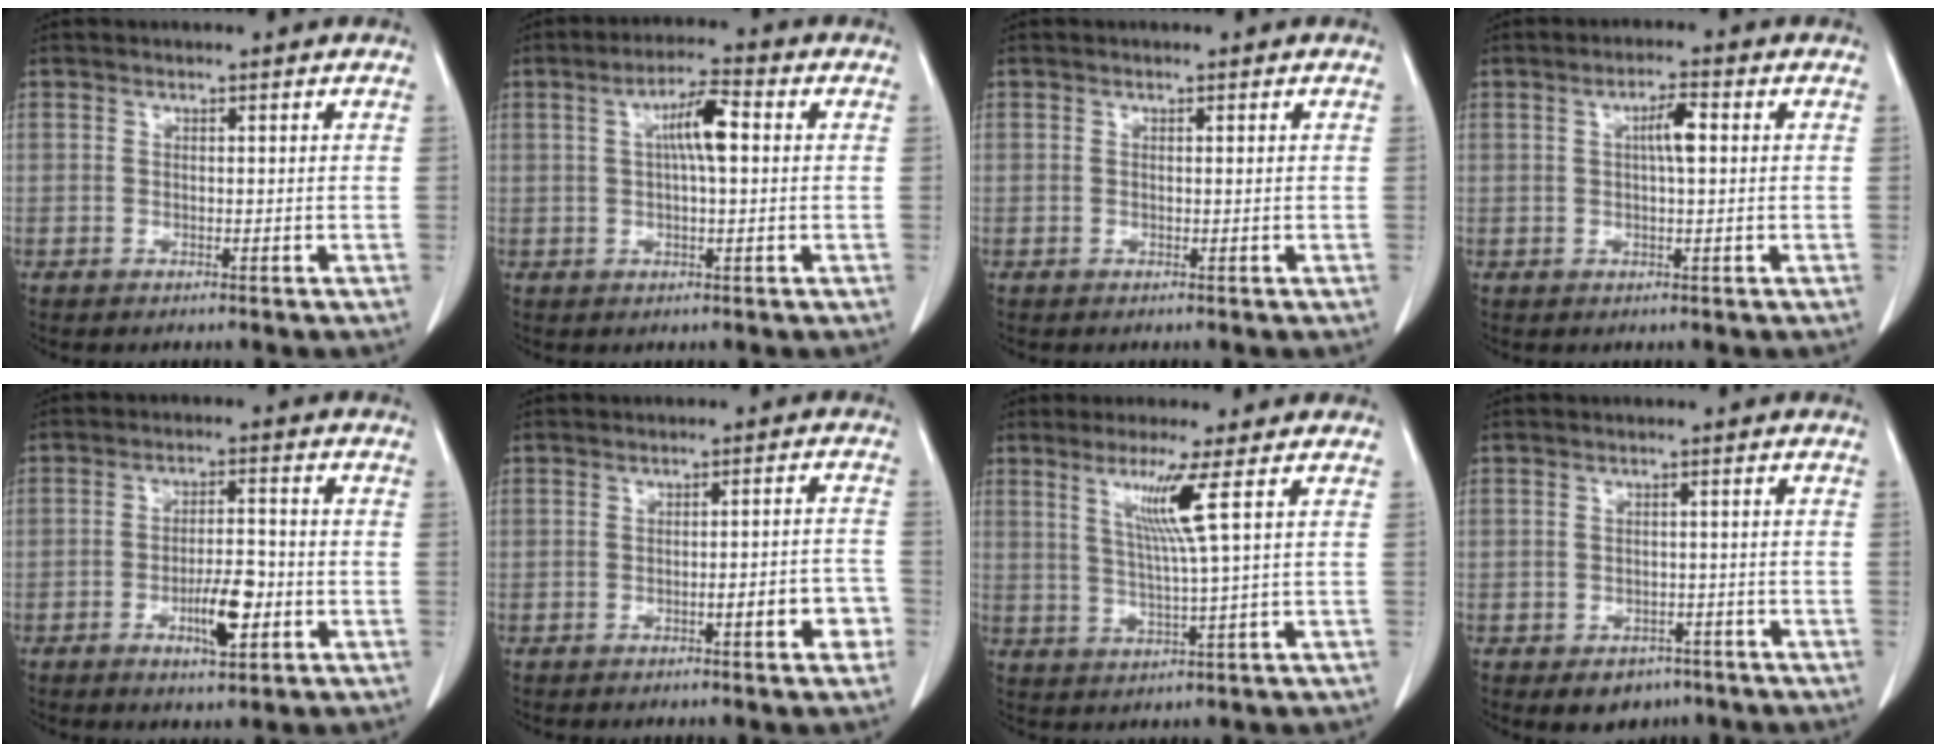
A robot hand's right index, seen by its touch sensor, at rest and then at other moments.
{"total": 6.6, "force": [1.2, 0.9, 6.5], "torque": [-0.118, 0.016, 0.018]}
{"total": 0.0}
{"total": 3.6, "force": [0.6, 0.4, 3.5], "torque": [-0.061, 0.006, 0.008]}
{"total": 6.7, "force": [-2.5, 1.8, 6.0], "torque": [-0.104, 0.001, -0.037]}
{"total": 5.3, "force": [-2.5, 0.8, 4.6], "torque": [-0.055, 0.014, -0.031]}
{"total": 6.3, "force": [2.4, -2.0, 5.5], "torque": [-0.108, -0.012, 0.052]}
{"total": 4.3, "force": [-2.8, 3.0, 1.4], "torque": [-0.012, 0.006, -0.030]}